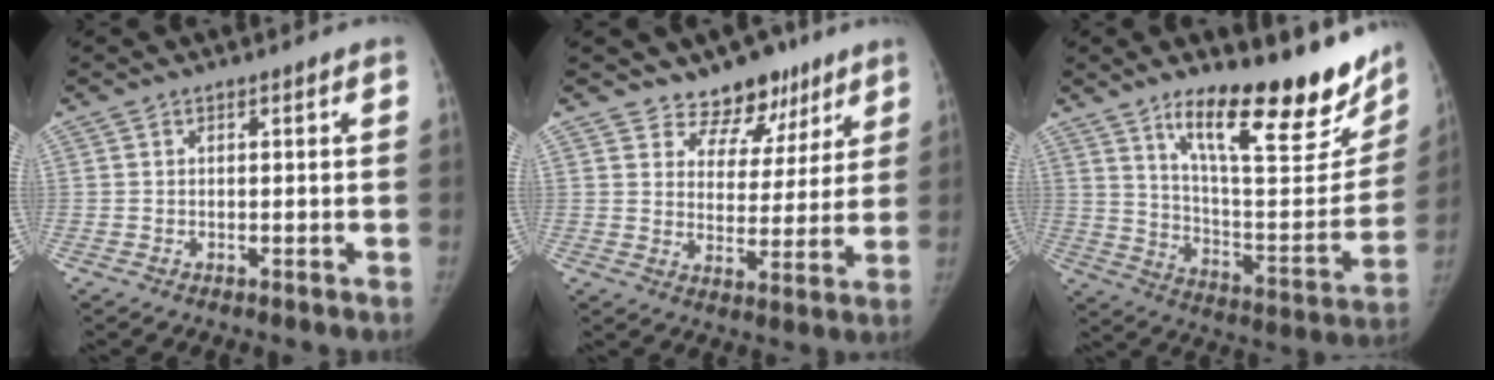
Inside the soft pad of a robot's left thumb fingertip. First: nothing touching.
{"total": 10.1, "force": [7.5, 6.3, 2.3], "torque": [0.015, -0.043, 0.112]}
{"total": 27.2, "force": [17.8, 8.0, 18.8], "torque": [-0.224, -0.093, 0.276]}